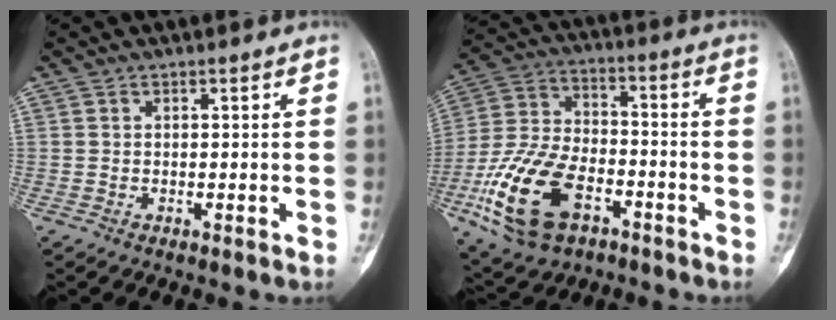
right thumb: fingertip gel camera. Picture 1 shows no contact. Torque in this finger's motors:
{"motor_torque": [1.09, 0.34, 1.97, -0.81, 0.51]}